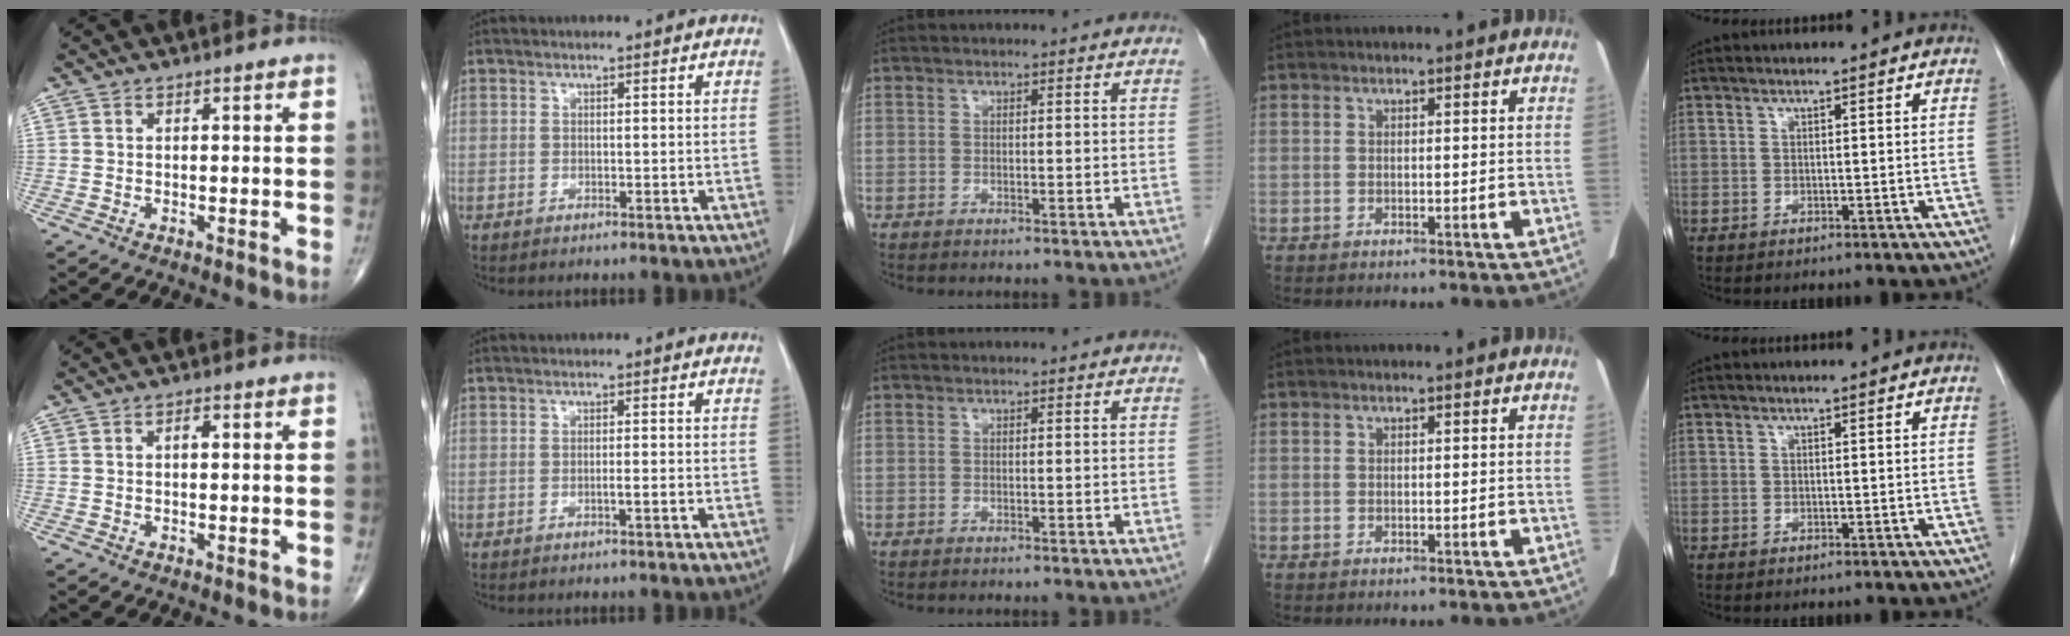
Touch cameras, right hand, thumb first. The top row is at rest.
{"thumb": {"total": 1.4, "force": [0.2, 0.7, 1.1], "torque": [-0.020, 0.003, 0.002]}, "index": {"total": 1.0, "force": [-0.4, -0.1, 0.9], "torque": [-0.017, 0.000, -0.006]}}